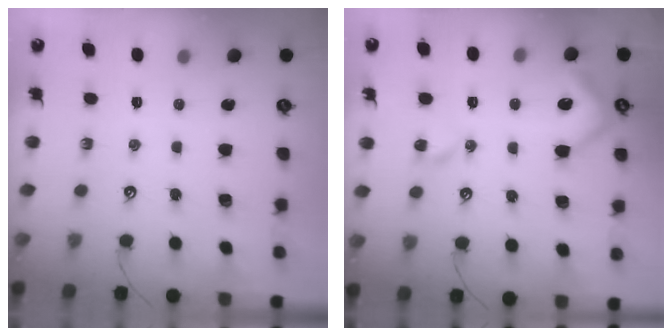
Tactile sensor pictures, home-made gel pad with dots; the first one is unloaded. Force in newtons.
{"total": 9.3, "press": 9.2, "slide": 1.2}